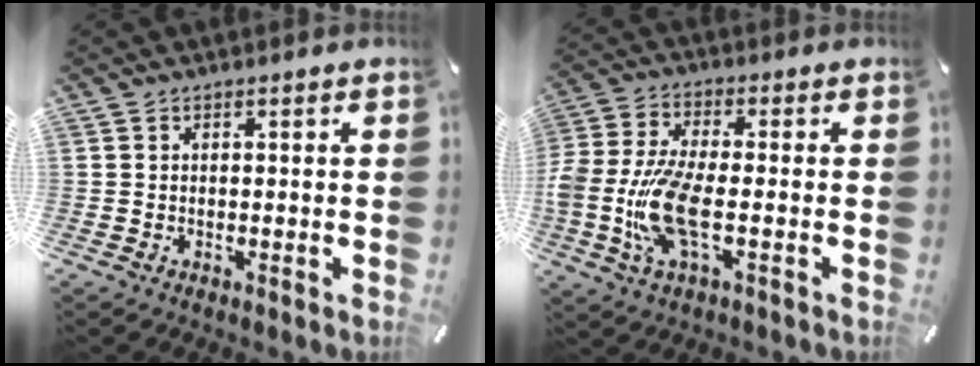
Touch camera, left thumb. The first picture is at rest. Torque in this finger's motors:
{"motor_torque": [0.77, 1.25, 1.58, 0.24, 0.72]}